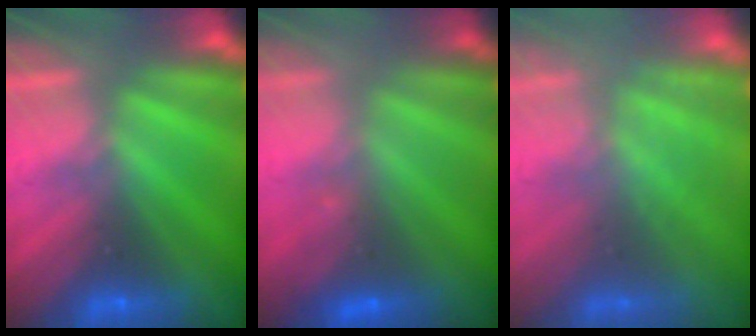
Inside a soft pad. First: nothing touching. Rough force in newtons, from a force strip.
{"total": 2.9}
{"total": 2.9}